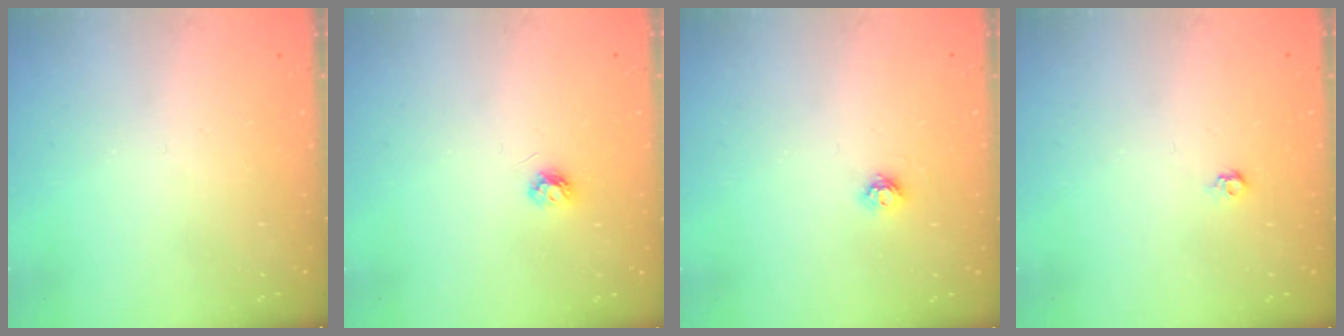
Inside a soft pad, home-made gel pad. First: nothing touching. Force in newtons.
{"total": 3.8, "press": 3.8, "slide": 0.5}
{"total": 4.3, "press": 4.3, "slide": 0.6}
{"total": 3.9, "press": 3.8, "slide": 0.8}